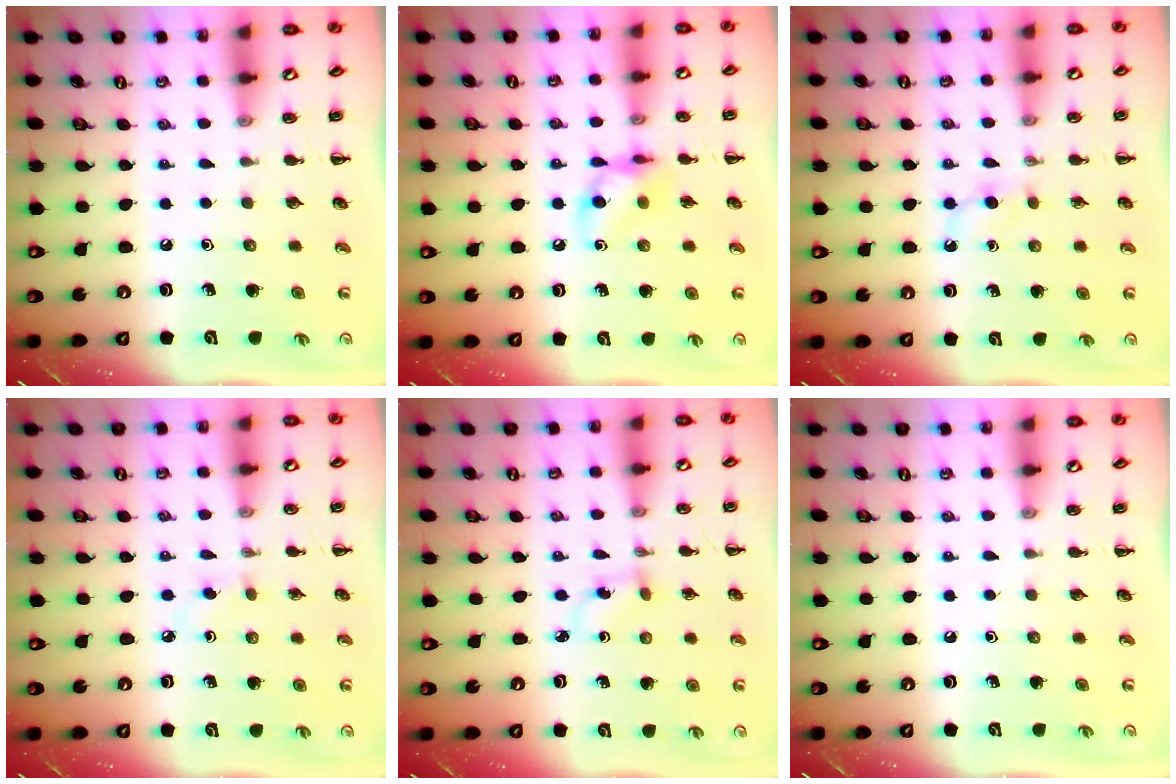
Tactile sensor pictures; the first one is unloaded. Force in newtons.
{"total": 9.1, "press": 9.1, "slide": 0.6}
{"total": 2.8, "press": 2.6, "slide": 1.1}
{"total": 3.2, "press": 2.9, "slide": 1.4}
{"total": 2.1, "press": 1.9, "slide": 1.0}
{"total": 0.0}